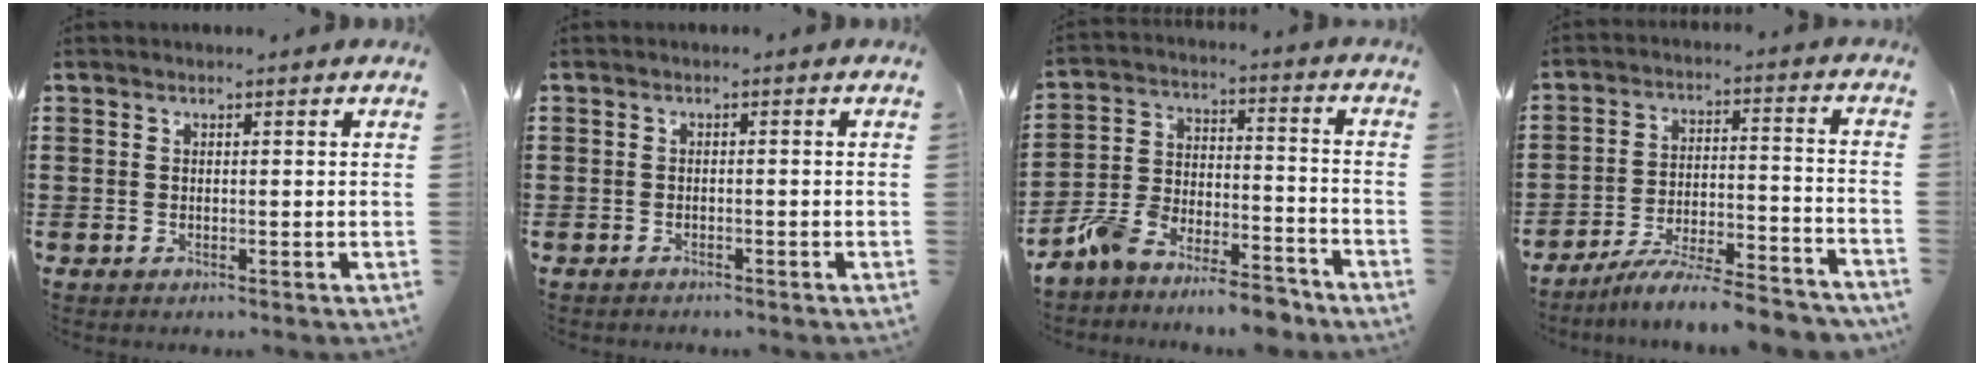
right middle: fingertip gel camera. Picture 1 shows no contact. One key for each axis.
{"total": 0.9, "fx": -0.8, "fy": 0.3, "fz": -0.2, "tx": 0.002, "ty": 0.004, "tz": -0.020}
{"total": 8.2, "fx": -8.0, "fy": 0.8, "fz": 1.7, "tx": -0.040, "ty": 0.013, "tz": -0.161}
{"total": 7.5, "fx": -7.1, "fy": -0.1, "fz": 2.4, "tx": -0.040, "ty": 0.000, "tz": -0.137}